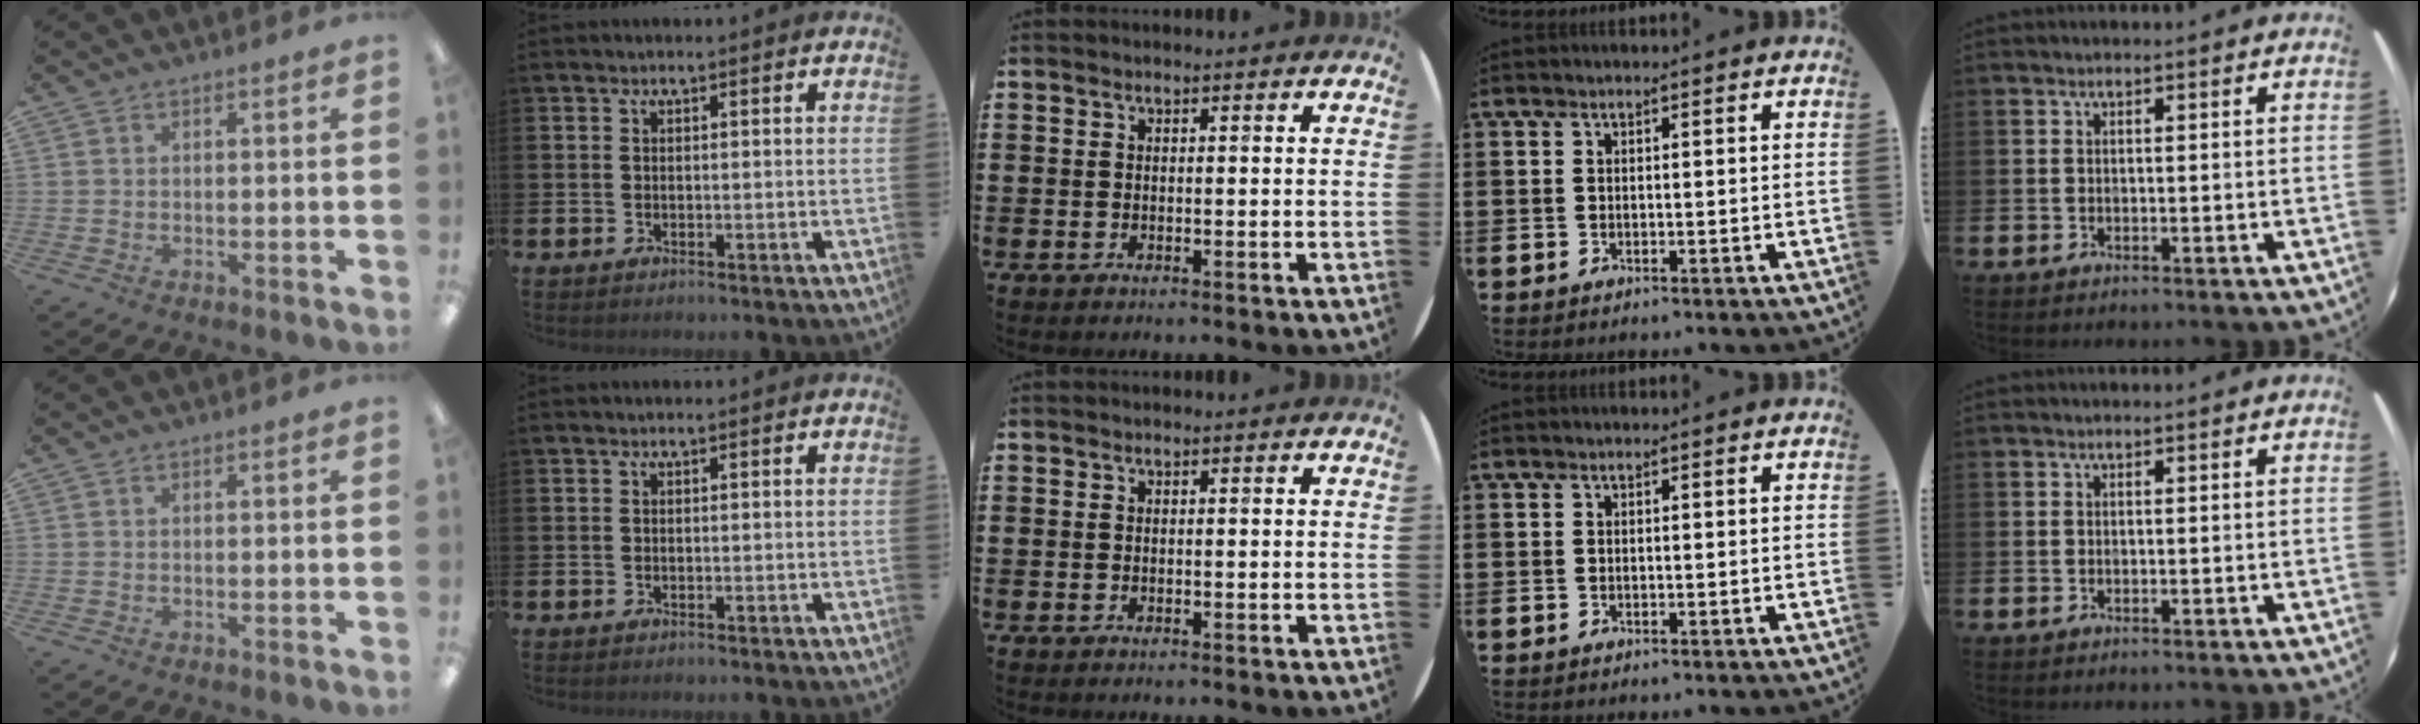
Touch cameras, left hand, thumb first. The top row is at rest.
{}